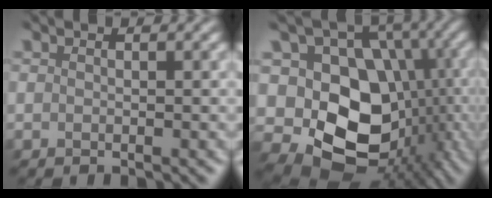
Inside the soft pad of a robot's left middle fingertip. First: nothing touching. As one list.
[{"total": 13.1, "force": [-1.7, 10.1, 8.1], "torque": [-0.138, -0.010, -0.033]}]